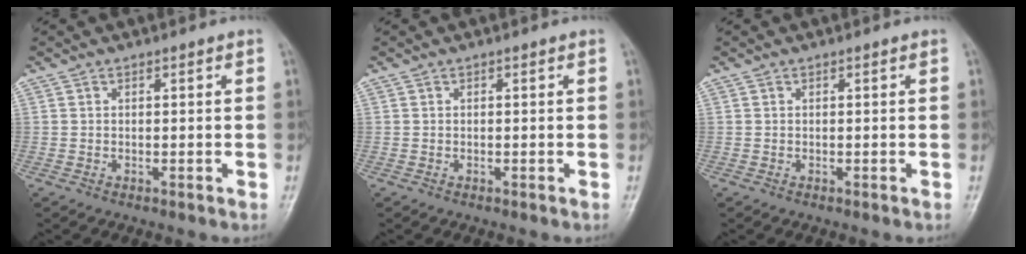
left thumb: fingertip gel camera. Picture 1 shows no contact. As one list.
[{"total": 0.0}, {"total": 0.0}]